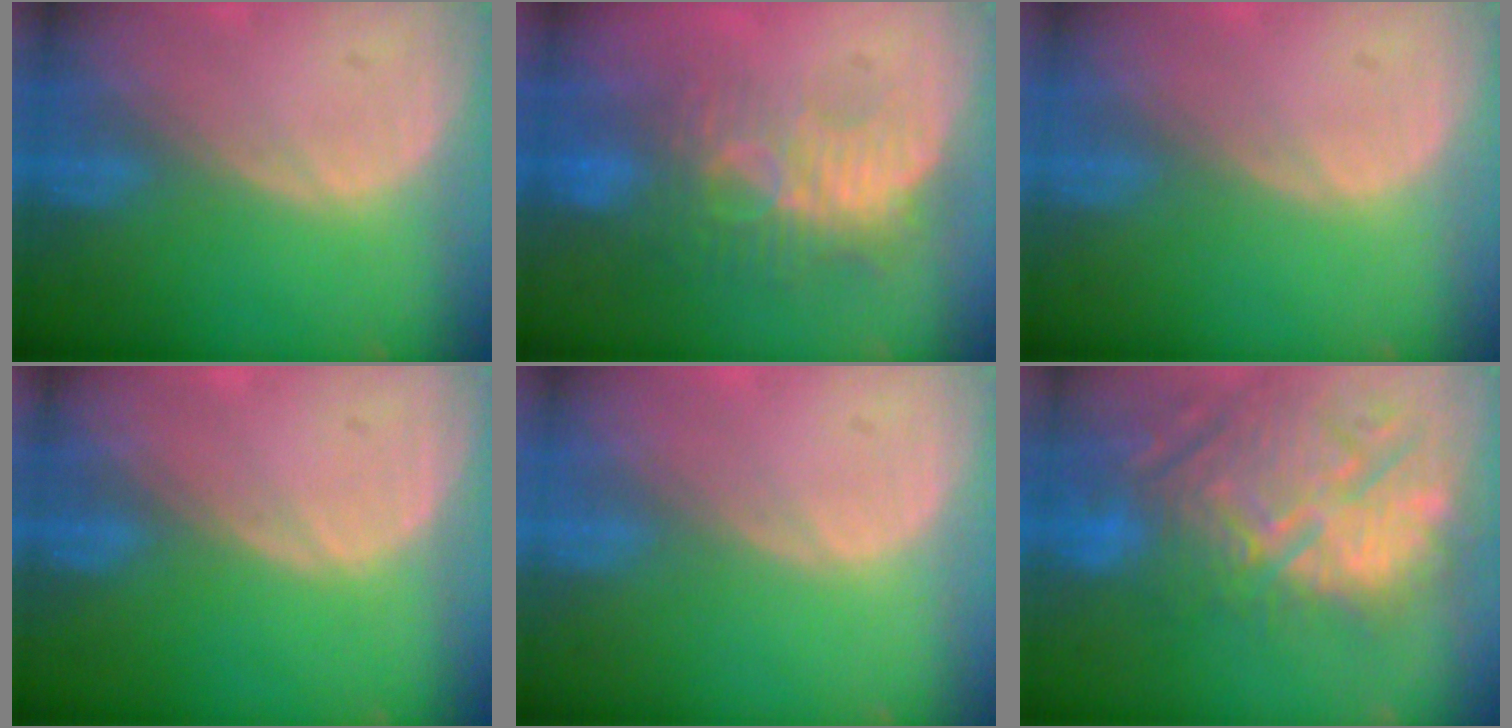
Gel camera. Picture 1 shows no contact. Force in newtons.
{"total": 9.1, "press": 8.4, "slide": 3.6}
{"total": 0.0}
{"total": 0.0}
{"total": 0.0}
{"total": 13.7, "press": 12.5, "slide": 5.5}